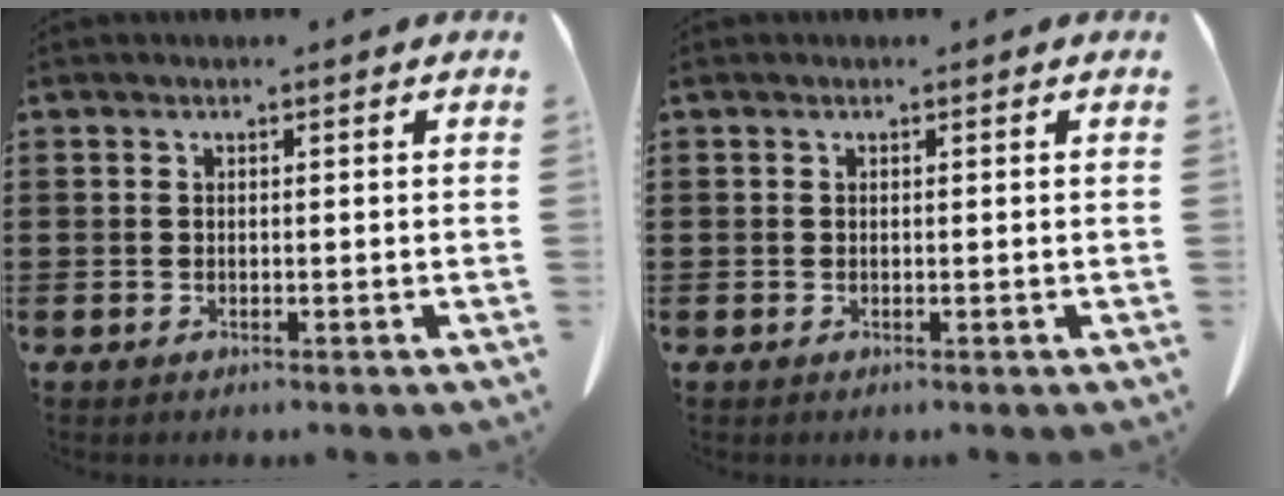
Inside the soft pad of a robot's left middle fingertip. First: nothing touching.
{"total": 0.0}